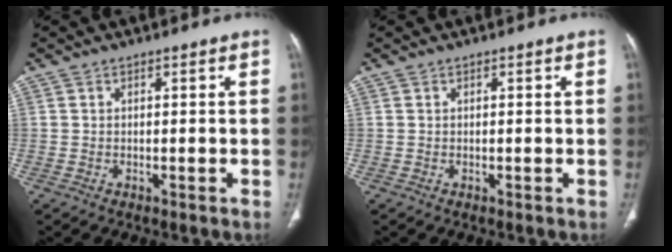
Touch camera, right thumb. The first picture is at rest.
{"total": 0.0}